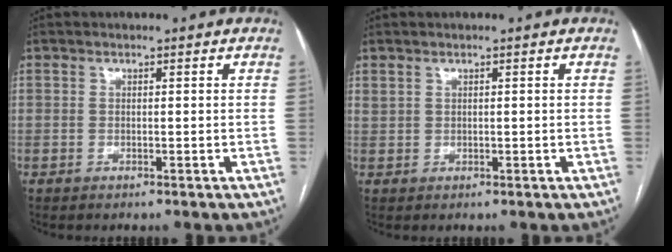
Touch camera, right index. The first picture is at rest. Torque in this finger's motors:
{"motor_torque": [-0.09, 0.15, 0.00, 0.00]}